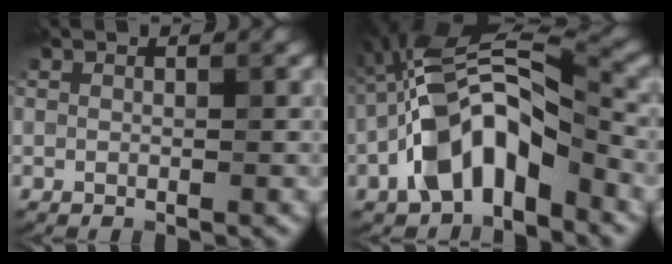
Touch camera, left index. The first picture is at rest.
{"total": 9.9, "force": [-4.0, 4.7, 7.7], "torque": [-0.145, 0.021, -0.082]}